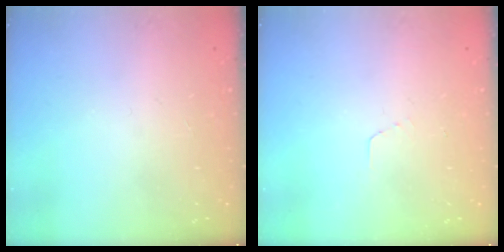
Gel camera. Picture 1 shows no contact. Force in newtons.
{"total": 2.6, "press": 2.6, "slide": 0.1}